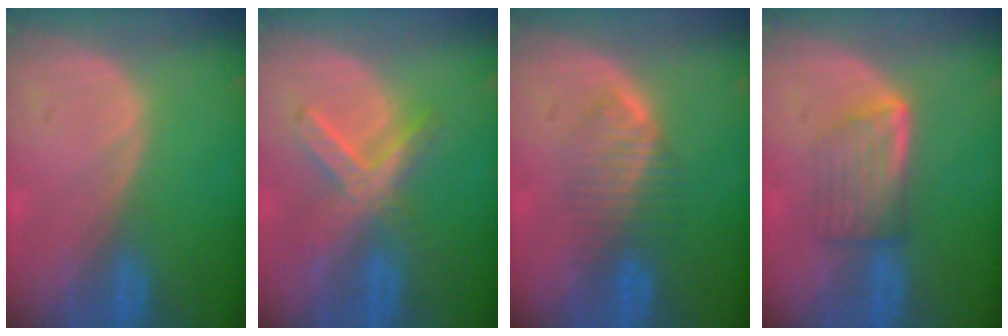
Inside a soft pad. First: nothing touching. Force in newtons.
{"total": 6.9, "press": 6.2, "slide": 3.1}
{"total": 4.8, "press": 4.7, "slide": 1.0}
{"total": 5.8, "press": 5.4, "slide": 2.0}